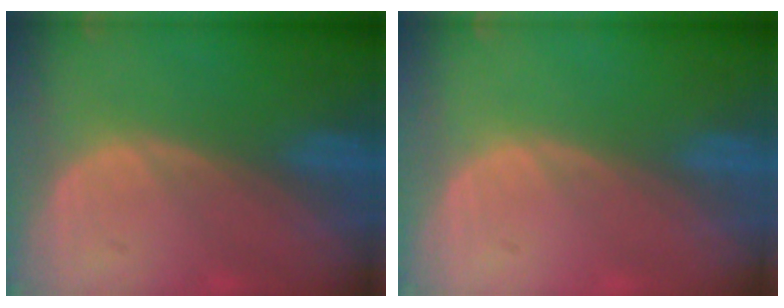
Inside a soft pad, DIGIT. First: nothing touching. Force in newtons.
{"total": 0.0}